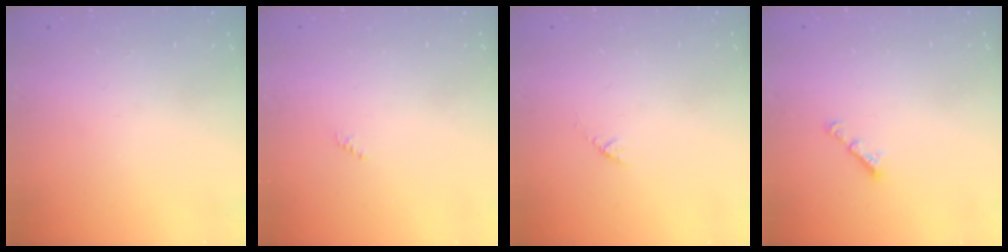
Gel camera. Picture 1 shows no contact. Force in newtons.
{"total": 0.7, "press": 0.7, "slide": 0.3}
{"total": 2.7, "press": 2.6, "slide": 0.4}
{"total": 2.8, "press": 2.7, "slide": 0.5}